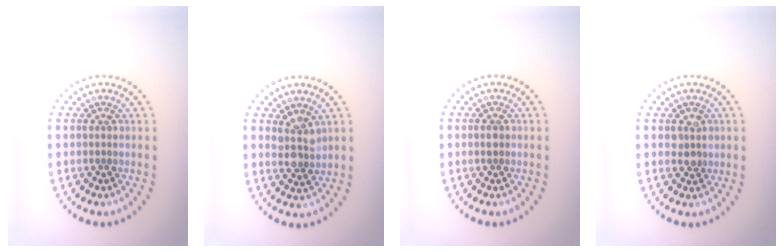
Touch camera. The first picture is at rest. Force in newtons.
{"total": 2.3, "press": 2.0, "slide": 1.1}
{"total": 1.0, "press": 1.0, "slide": 0.0}
{"total": 1.7, "press": 1.7, "slide": 0.3}